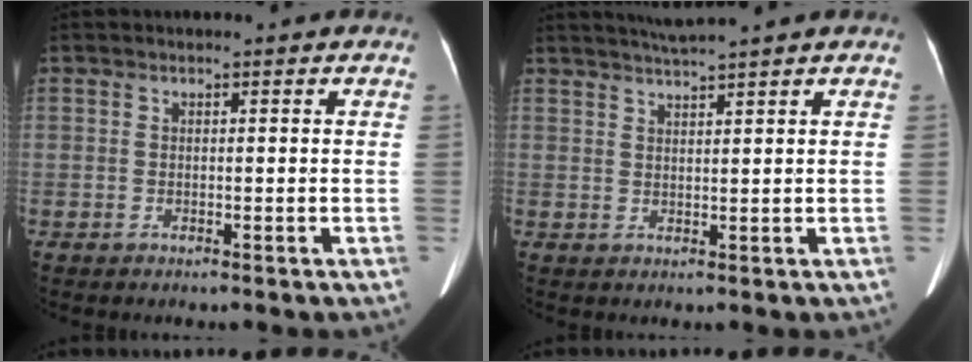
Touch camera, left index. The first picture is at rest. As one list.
[{"total": 4.0, "force": [3.5, -1.1, 1.5], "torque": [-0.025, 0.012, 0.064]}]